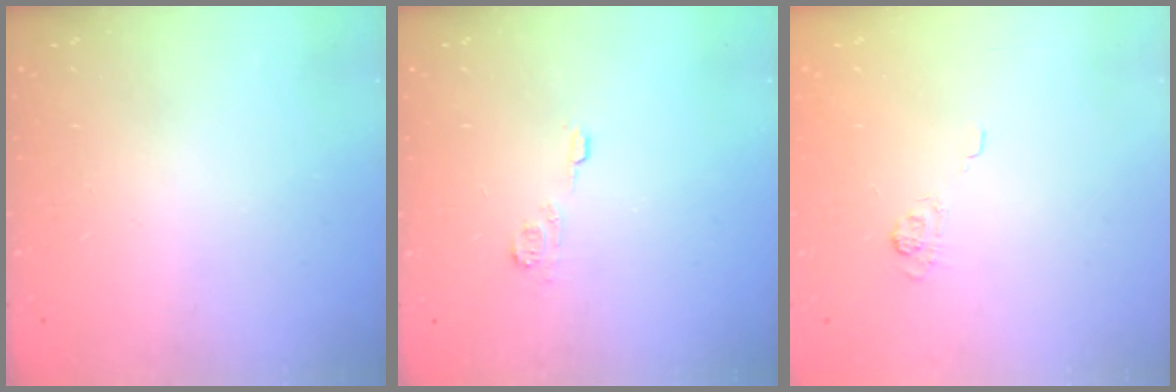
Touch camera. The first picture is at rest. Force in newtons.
{"total": 5.6, "press": 5.6, "slide": 0.7}
{"total": 3.6, "press": 3.3, "slide": 1.5}